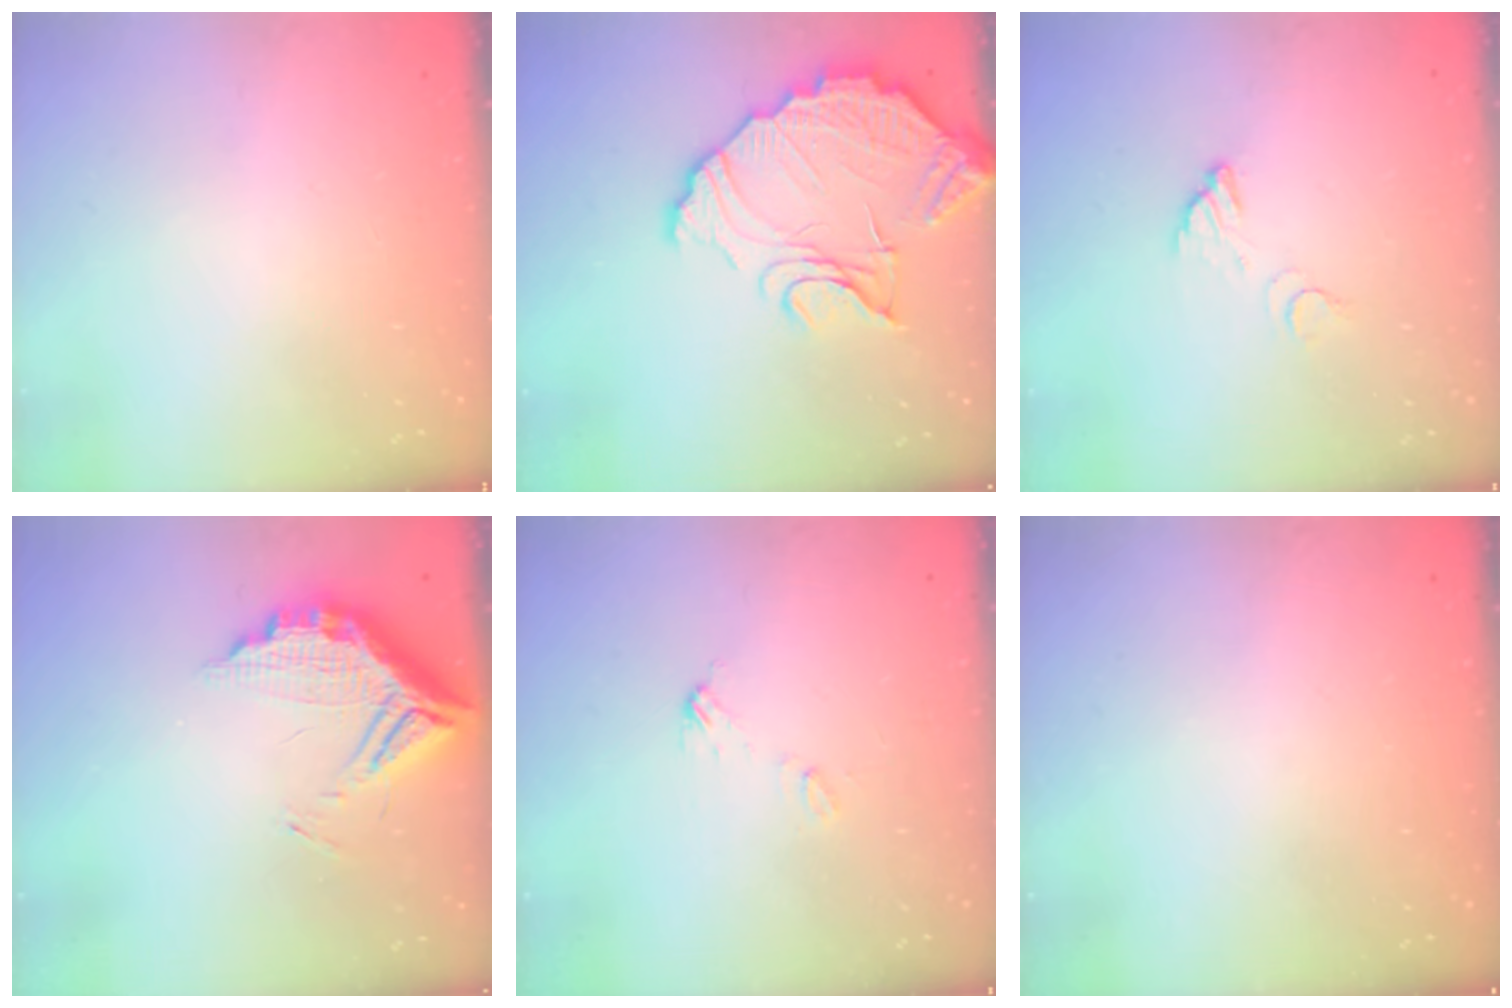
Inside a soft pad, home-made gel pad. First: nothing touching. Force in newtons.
{"total": 14.8, "press": 14.7, "slide": 1.3}
{"total": 3.5, "press": 3.5, "slide": 0.2}
{"total": 13.7, "press": 13.6, "slide": 1.3}
{"total": 4.6, "press": 4.6, "slide": 0.4}
{"total": 3.5, "press": 3.5, "slide": 0.1}